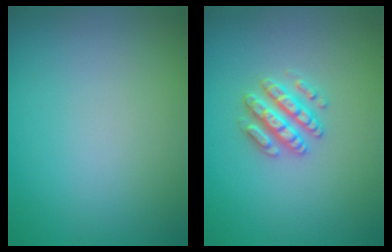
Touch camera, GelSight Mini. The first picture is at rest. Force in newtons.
{"total": 3.0, "press": 2.9, "slide": 0.6}